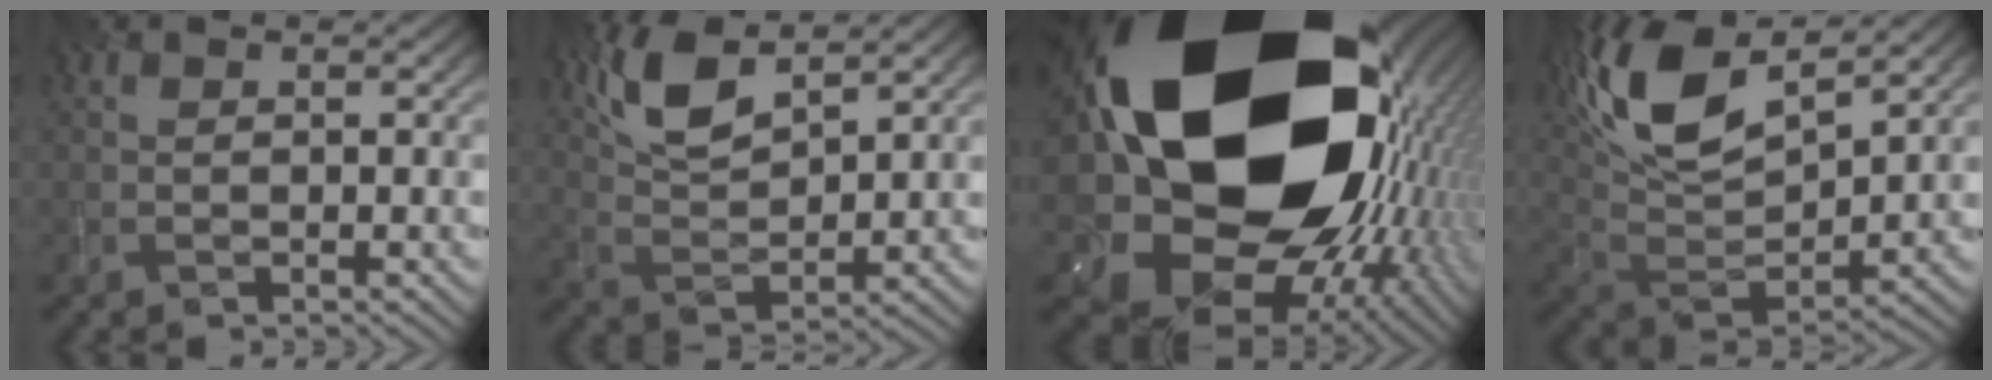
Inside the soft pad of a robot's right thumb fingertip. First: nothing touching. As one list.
[{"total": 7.8, "force": [5.3, 2.4, 5.2], "torque": [-0.123, 0.004, 0.110]}, {"total": 25.0, "force": [3.5, 17.4, 17.6], "torque": [-0.345, -0.097, 0.085]}, {"total": 14.9, "force": [7.8, 5.9, 11.2], "torque": [-0.266, 0.026, 0.153]}]